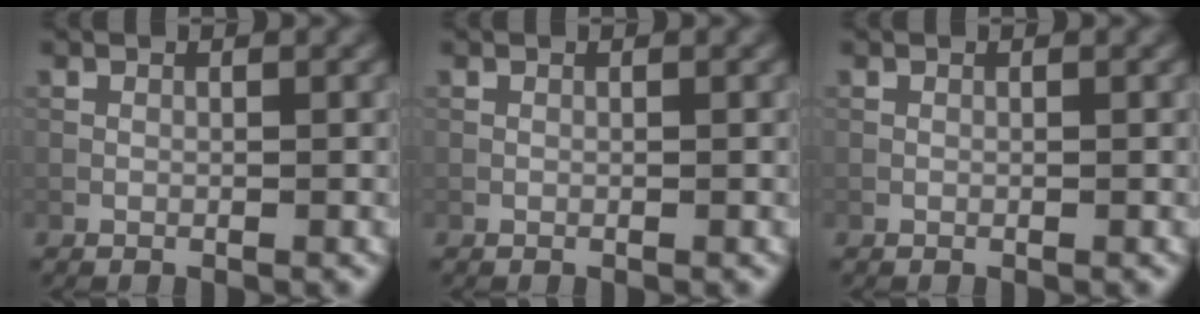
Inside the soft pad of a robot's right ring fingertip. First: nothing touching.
{"total": 0.0}
{"total": 0.0}